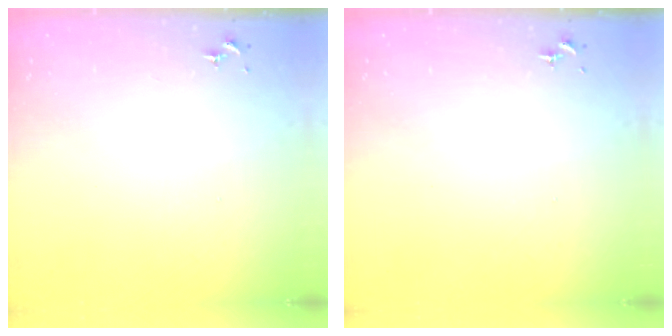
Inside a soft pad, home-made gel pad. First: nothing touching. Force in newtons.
{"total": 0.0}